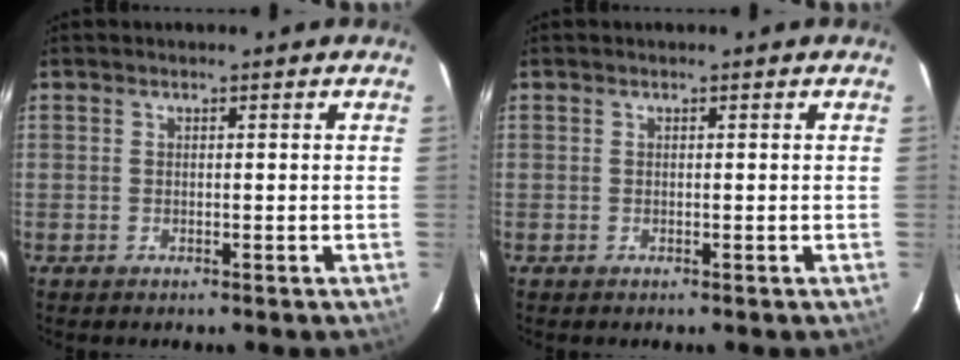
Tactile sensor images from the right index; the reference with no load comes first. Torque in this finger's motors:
{"motor_torque": [0.00, 0.00, 0.00, 0.00]}